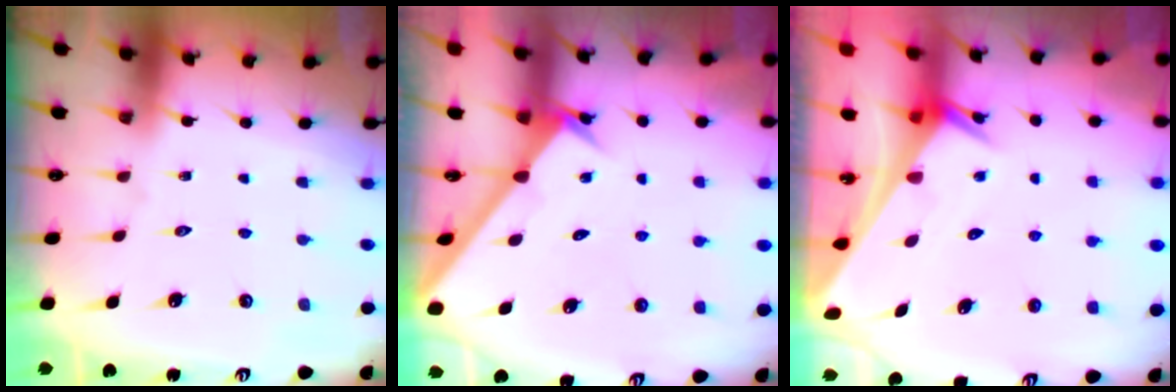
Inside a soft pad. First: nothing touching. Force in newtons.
{"total": 1.8, "press": 1.8, "slide": 0.2}
{"total": 2.6, "press": 2.6, "slide": 0.1}